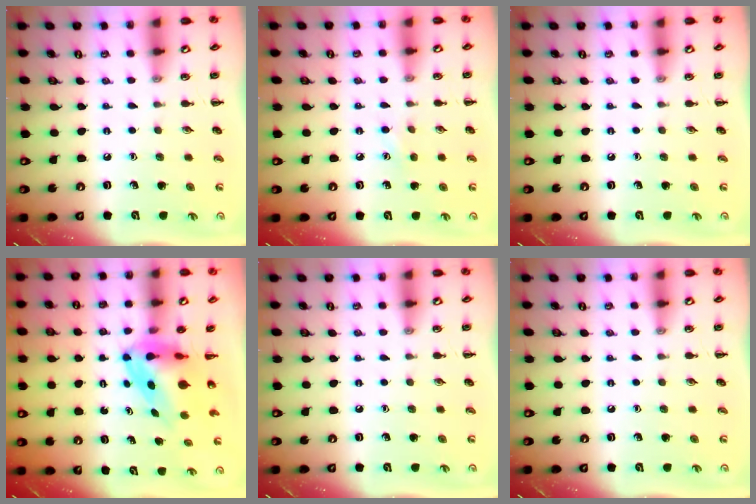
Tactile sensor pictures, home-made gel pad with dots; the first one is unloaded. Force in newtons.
{"total": 2.0, "press": 1.9, "slide": 0.6}
{"total": 0.0}
{"total": 5.4, "press": 5.1, "slide": 1.5}
{"total": 0.0}
{"total": 0.0}